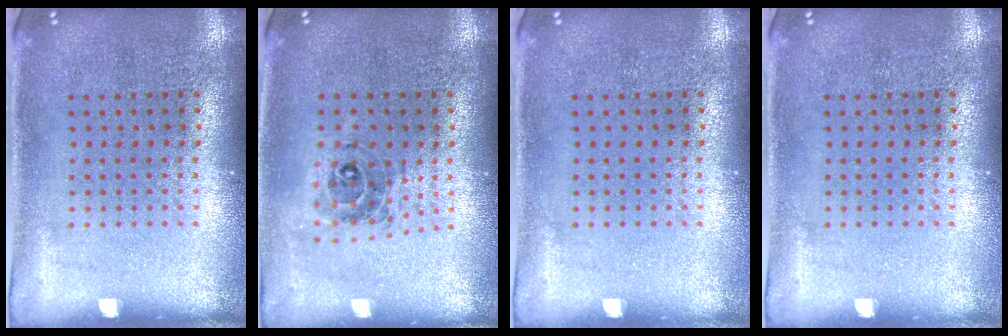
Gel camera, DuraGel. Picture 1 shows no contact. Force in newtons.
{"total": 0.7, "press": 0.7, "slide": 0.1}
{"total": 0.0}
{"total": 0.0}